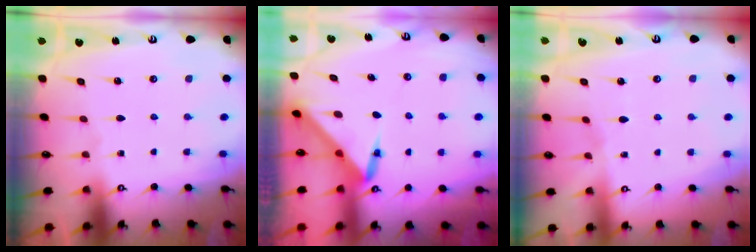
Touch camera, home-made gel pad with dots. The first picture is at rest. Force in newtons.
{"total": 3.2, "press": 3.2, "slide": 0.0}
{"total": 2.5, "press": 2.5, "slide": 0.4}